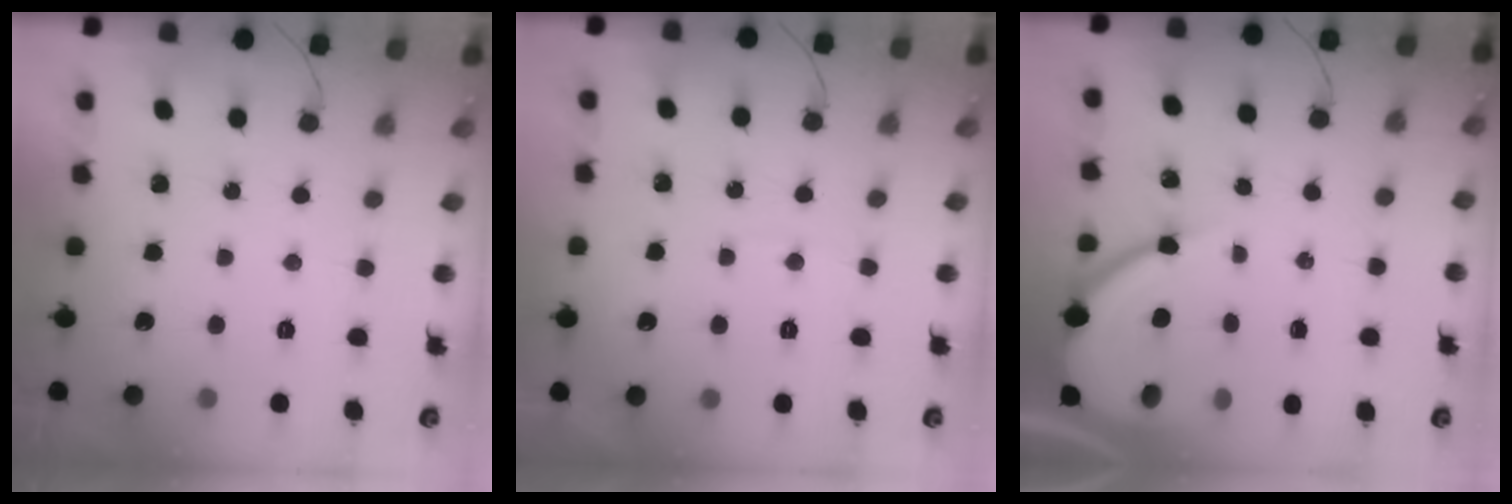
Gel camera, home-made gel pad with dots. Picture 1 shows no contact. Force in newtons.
{"total": 2.9, "press": 2.9, "slide": 0.4}
{"total": 10.1, "press": 10.0, "slide": 1.2}